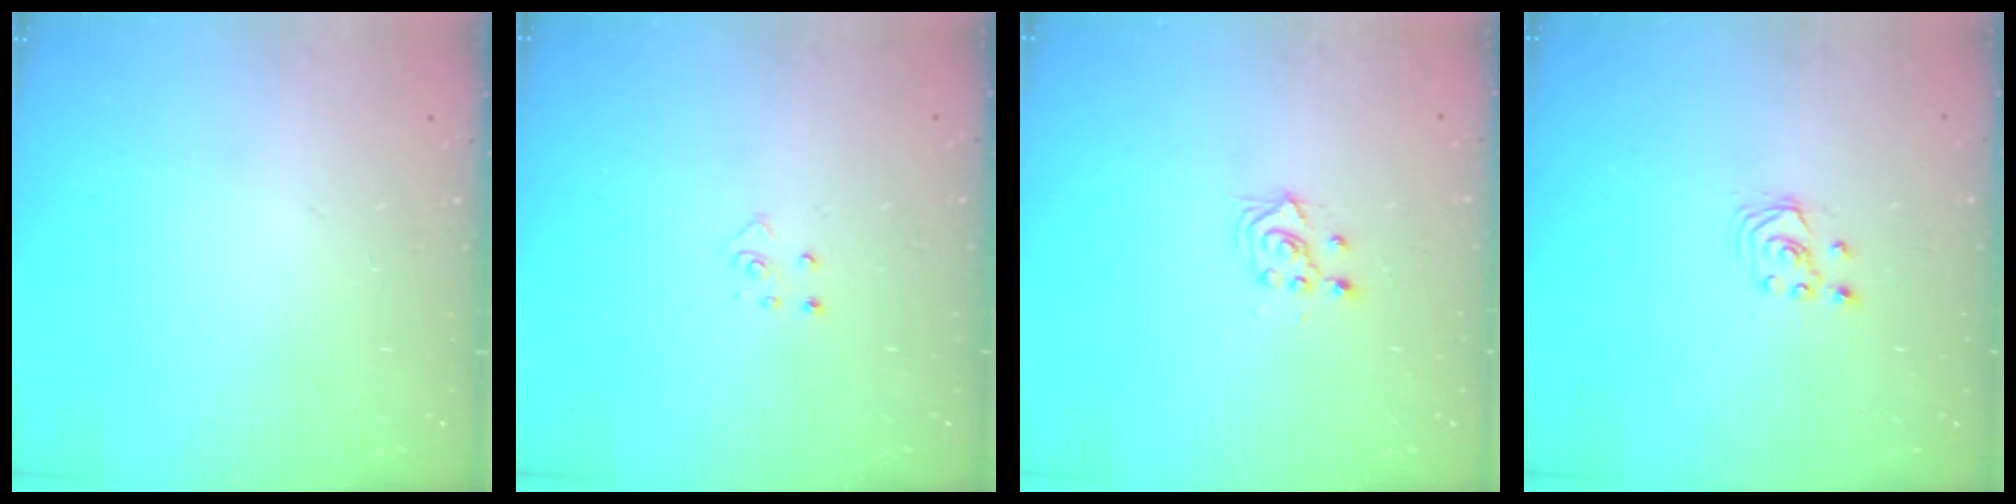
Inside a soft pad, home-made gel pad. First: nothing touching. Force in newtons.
{"total": 4.1, "press": 4.1, "slide": 0.4}
{"total": 3.2, "press": 3.1, "slide": 0.9}
{"total": 2.1, "press": 2.1, "slide": 0.3}